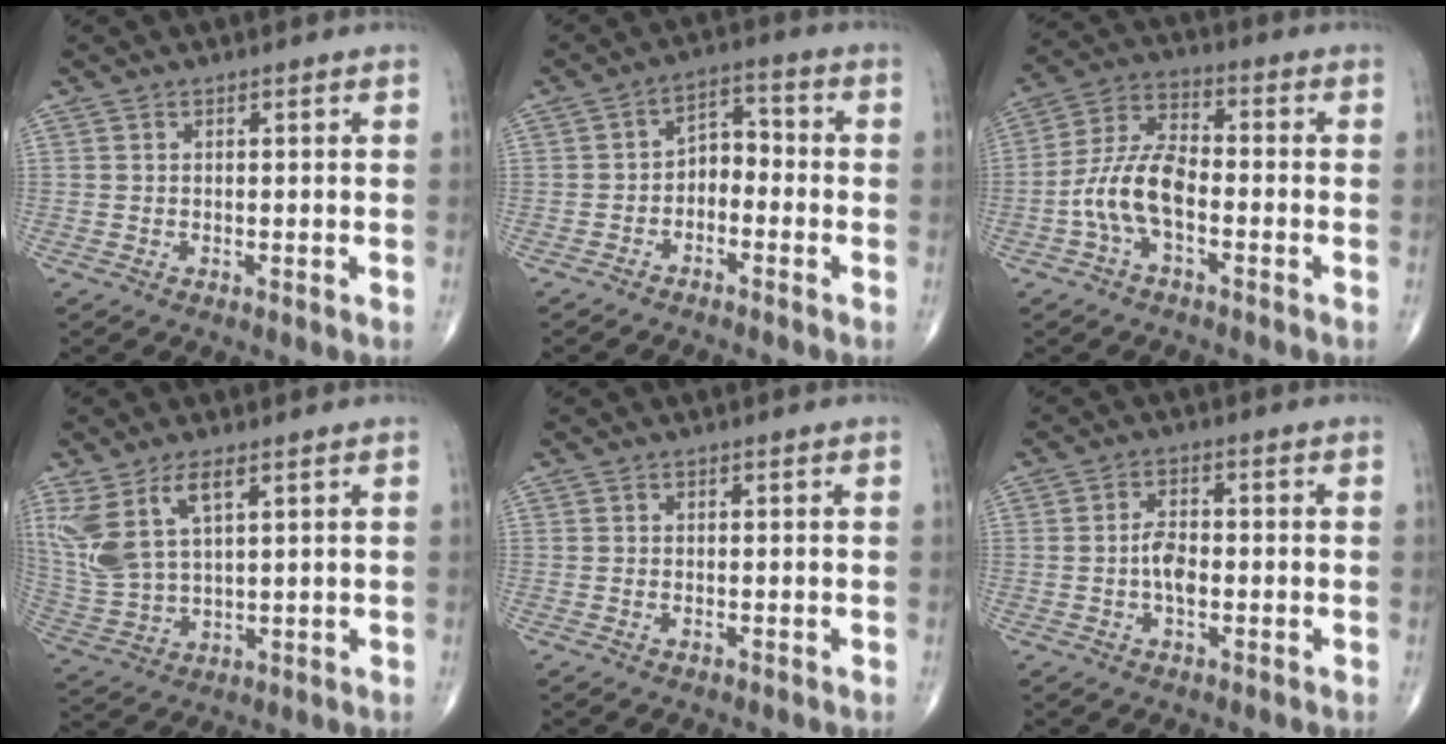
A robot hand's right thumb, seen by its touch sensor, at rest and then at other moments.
{"total": 5.4, "force": [-2.2, 3.5, 3.4], "torque": [-0.037, 0.039, -0.048]}
{"total": 10.0, "force": [-2.9, 4.9, 8.2], "torque": [-0.169, 0.038, -0.064]}
{"total": 11.2, "force": [5.2, 4.8, 8.7], "torque": [-0.200, -0.013, 0.118]}
{"total": 0.6, "force": [-0.2, 0.3, 0.4], "torque": [-0.011, 0.002, -0.003]}
{"total": 4.3, "force": [-0.8, 2.2, 3.6], "torque": [-0.063, 0.010, -0.019]}